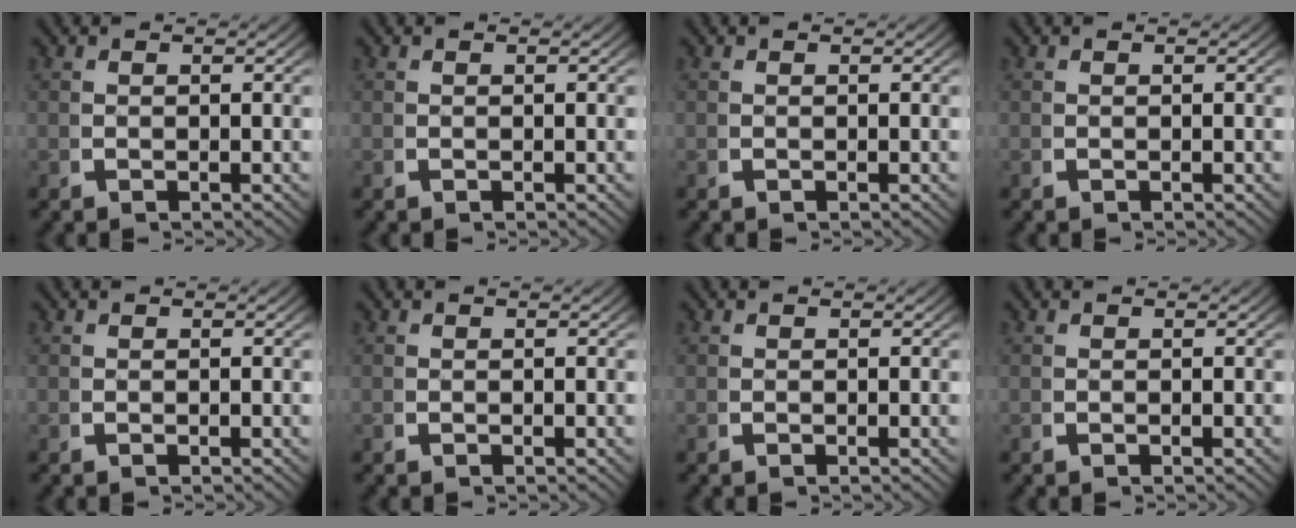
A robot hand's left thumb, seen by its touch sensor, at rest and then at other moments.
{"total": 0.0}
{"total": 0.0}
{"total": 0.0}
{"total": 0.0}
{"total": 0.0}
{"total": 0.0}
{"total": 0.0}